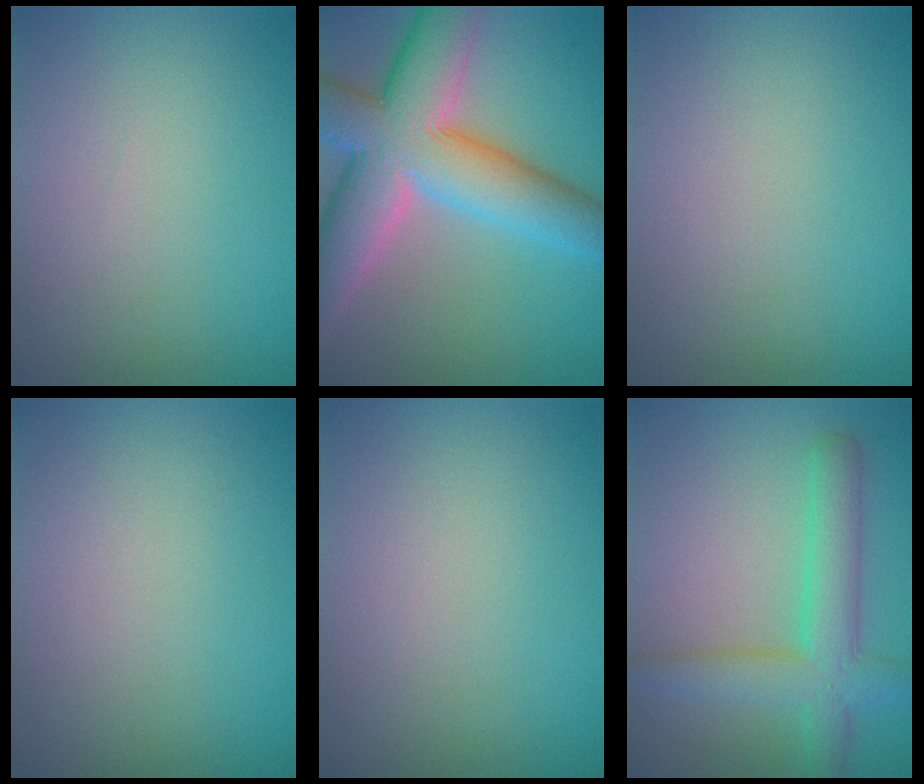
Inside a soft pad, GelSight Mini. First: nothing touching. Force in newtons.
{"total": 11.8, "press": 11.7, "slide": 0.9}
{"total": 0.0}
{"total": 0.0}
{"total": 0.0}
{"total": 5.5, "press": 5.5, "slide": 0.2}